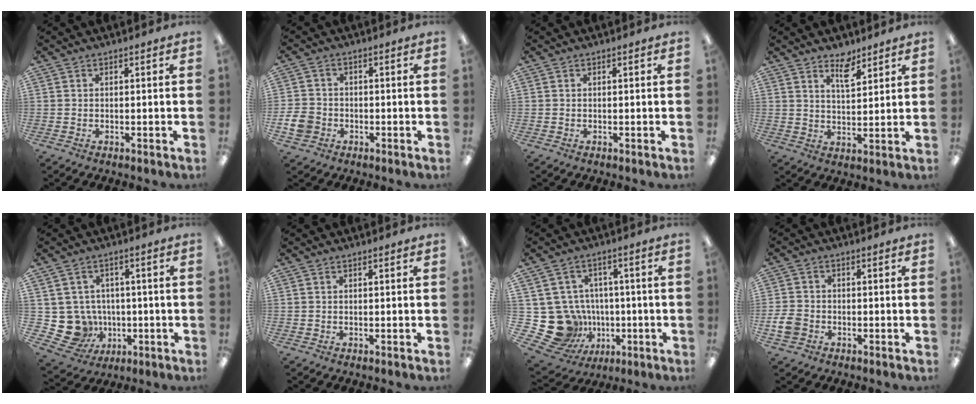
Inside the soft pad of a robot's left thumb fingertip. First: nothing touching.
{"total": 5.6, "force": [-1.9, 4.6, 2.5], "torque": [-0.058, 0.010, -0.034]}
{"total": 0.0}
{"total": 6.1, "force": [4.6, 2.4, 3.2], "torque": [-0.042, -0.028, 0.078]}
{"total": 8.8, "force": [-0.7, 8.5, 2.2], "torque": [-0.087, -0.002, -0.002]}
{"total": 0.0}
{"total": 14.9, "force": [-2.4, 13.9, 4.9], "torque": [-0.120, 0.002, -0.015]}
{"total": 4.7, "force": [-1.9, 3.7, 2.2], "torque": [-0.047, 0.008, -0.034]}